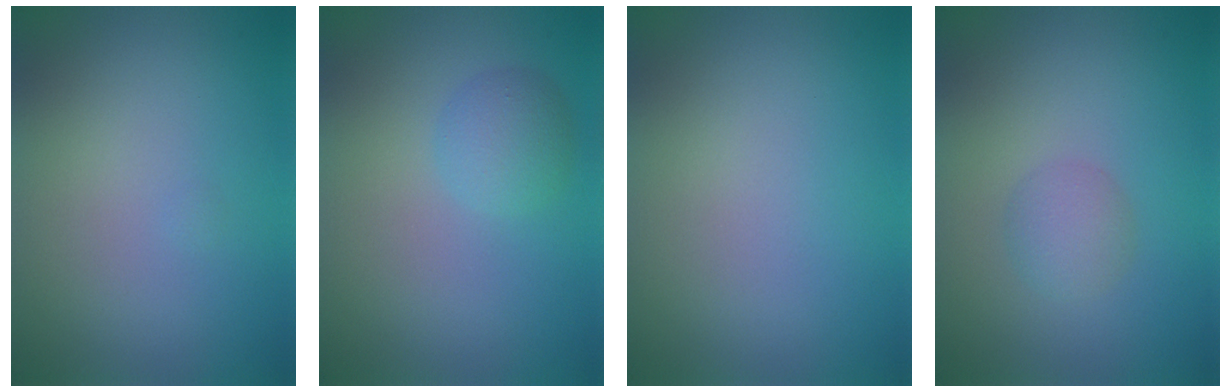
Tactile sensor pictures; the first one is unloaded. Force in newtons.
{"total": 2.4, "press": 2.4, "slide": 0.1}
{"total": 0.0}
{"total": 2.0, "press": 2.0, "slide": 0.2}